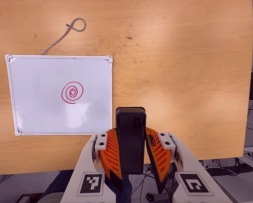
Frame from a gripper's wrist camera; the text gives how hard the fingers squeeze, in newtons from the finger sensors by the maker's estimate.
{"total": 8.6, "left": 7.0, "right": 10.1}